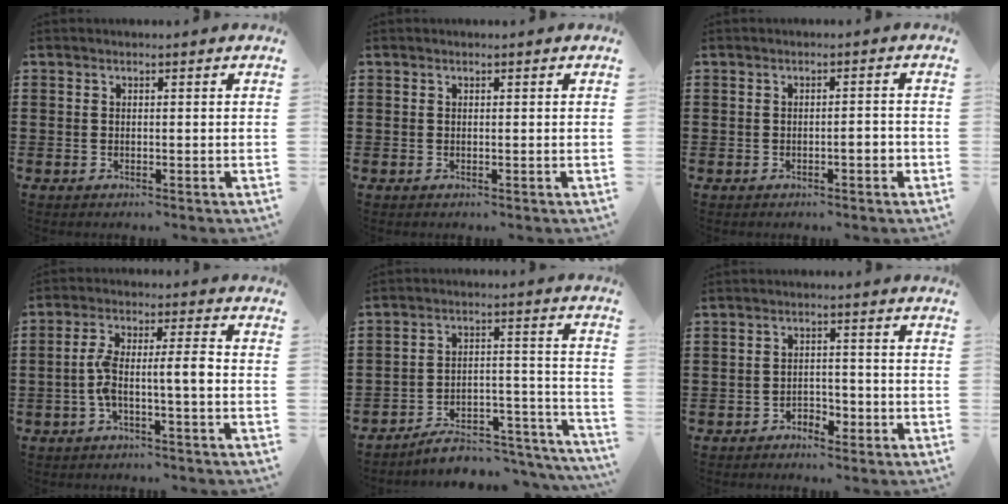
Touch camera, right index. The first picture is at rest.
{"total": 0.0}
{"total": 2.0, "force": [-0.9, 0.4, 1.8], "torque": [-0.032, 0.001, -0.015]}
{"total": 6.3, "force": [-1.4, 1.1, 6.1], "torque": [-0.125, 0.001, -0.033]}
{"total": 6.3, "force": [-5.5, 1.8, 2.5], "torque": [-0.035, 0.011, -0.103]}
{"total": 2.4, "force": [-1.9, 1.1, 0.8], "torque": [-0.021, 0.004, -0.042]}